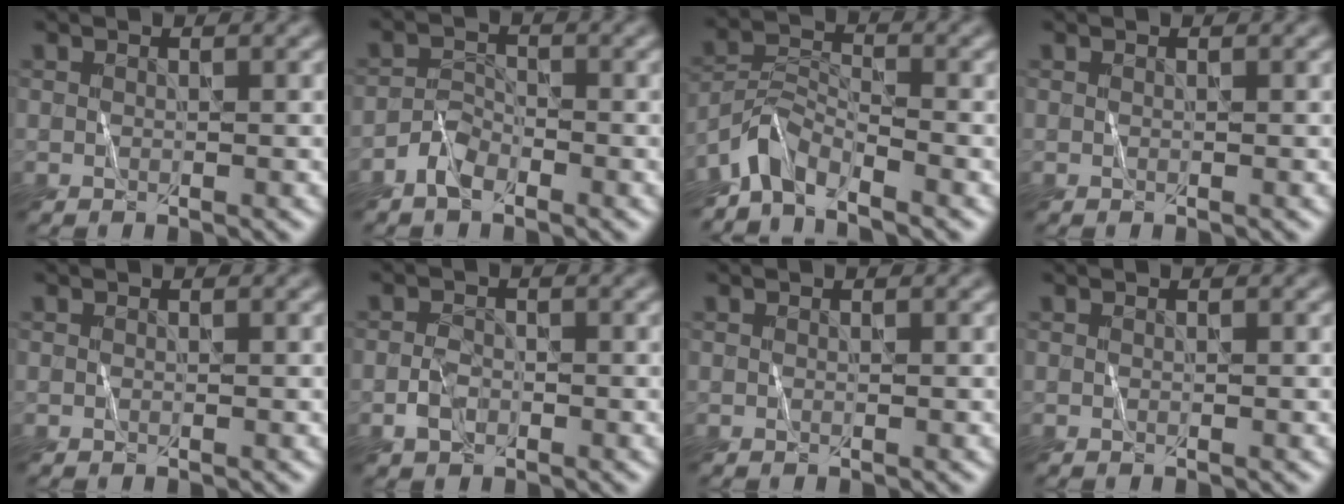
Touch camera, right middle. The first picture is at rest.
{"total": 2.2, "force": [-1.8, 0.9, 0.7], "torque": [-0.014, 0.008, -0.039]}
{"total": 3.8, "force": [-3.4, 1.2, 1.2], "torque": [-0.021, 0.007, -0.077]}
{"total": 0.0}
{"total": 0.0}
{"total": 1.7, "force": [-0.9, 1.2, 0.7], "torque": [-0.017, 0.003, -0.020]}
{"total": 0.0}
{"total": 0.0}